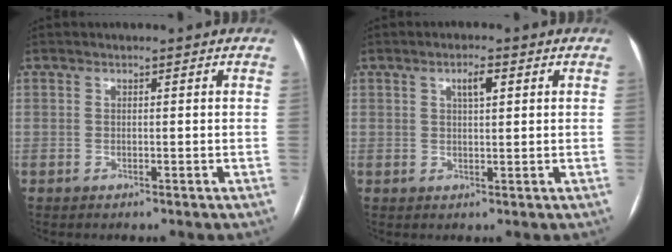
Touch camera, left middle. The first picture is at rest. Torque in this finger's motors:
{"motor_torque": [0.27, 0.16, 0.03, 0.06]}